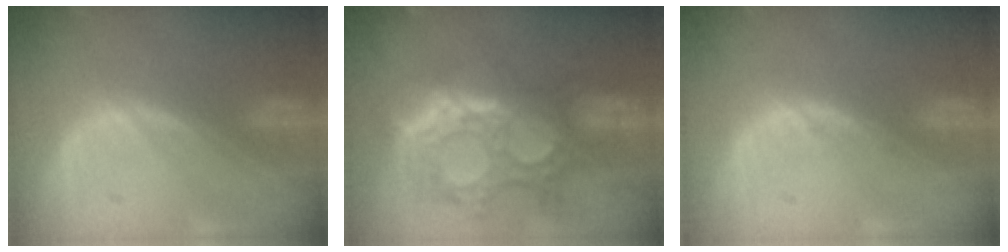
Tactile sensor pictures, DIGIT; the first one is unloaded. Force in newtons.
{"total": 12.0, "press": 10.7, "slide": 5.3}
{"total": 1.0, "press": 0.9, "slide": 0.3}